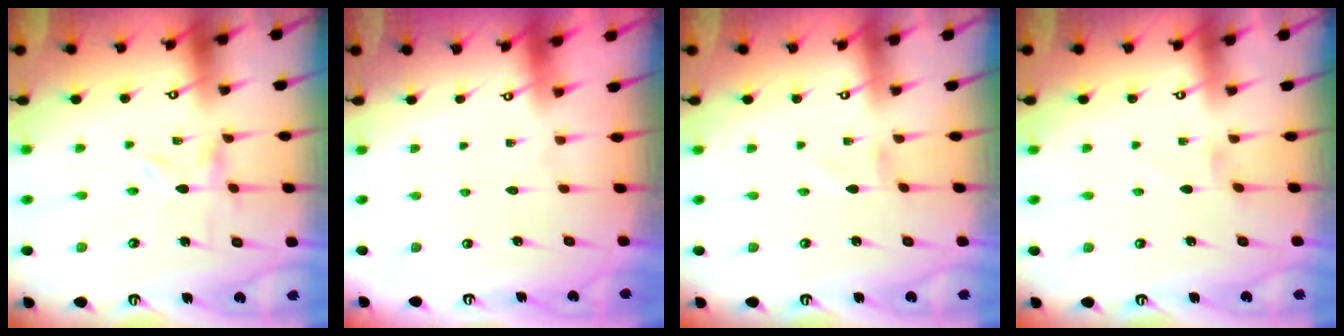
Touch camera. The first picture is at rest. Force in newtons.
{"total": 1.6, "press": 1.6, "slide": 0.1}
{"total": 1.4, "press": 1.4, "slide": 0.2}
{"total": 2.4, "press": 2.3, "slide": 0.4}